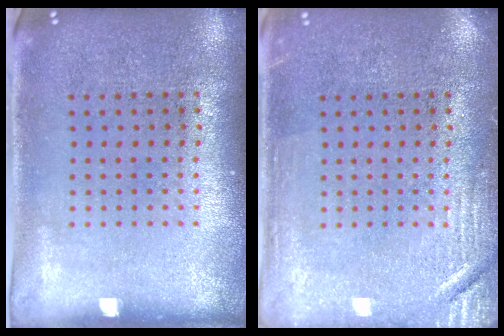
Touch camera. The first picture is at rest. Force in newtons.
{"total": 2.5, "press": 2.5, "slide": 0.4}